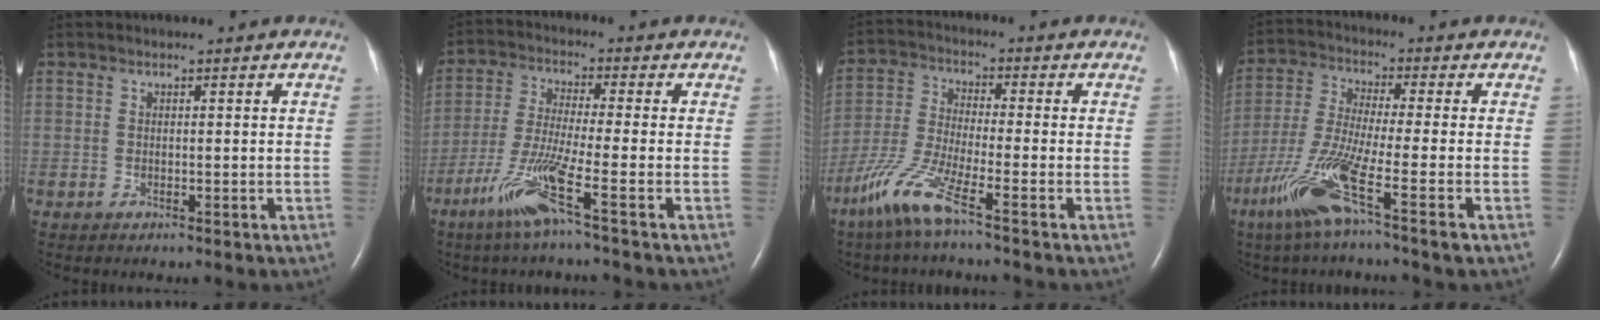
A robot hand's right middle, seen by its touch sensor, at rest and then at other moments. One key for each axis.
{"total": 8.8, "fx": -4.9, "fy": -1.3, "fz": 7.2, "tx": -0.144, "ty": -0.027, "tz": -0.104}
{"total": 8.3, "fx": -5.5, "fy": -0.1, "fz": 6.2, "tx": -0.142, "ty": -0.019, "tz": -0.120}
{"total": 11.6, "fx": -5.9, "fy": -0.7, "fz": 10.0, "tx": -0.209, "ty": -0.029, "tz": -0.120}